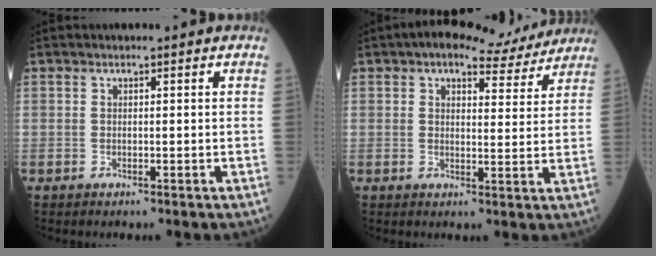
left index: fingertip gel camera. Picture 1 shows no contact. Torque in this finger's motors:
{"motor_torque": [1.15, -0.99, 0.34, 0.04]}